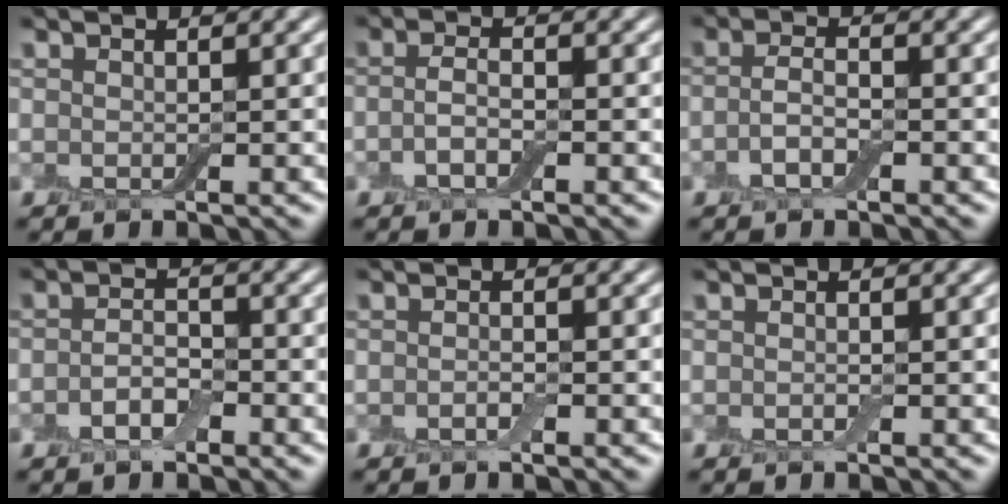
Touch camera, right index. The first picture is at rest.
{"total": 1.9, "force": [-0.7, 0.6, 1.6], "torque": [-0.036, 0.001, -0.020]}
{"total": 2.2, "force": [-0.9, 0.8, 1.8], "torque": [-0.040, 0.003, -0.024]}
{"total": 2.1, "force": [-1.0, 1.0, 1.5], "torque": [-0.029, 0.002, -0.023]}
{"total": 0.8, "force": [-0.4, 0.2, 0.6], "torque": [-0.014, -0.001, -0.008]}
{"total": 0.0}